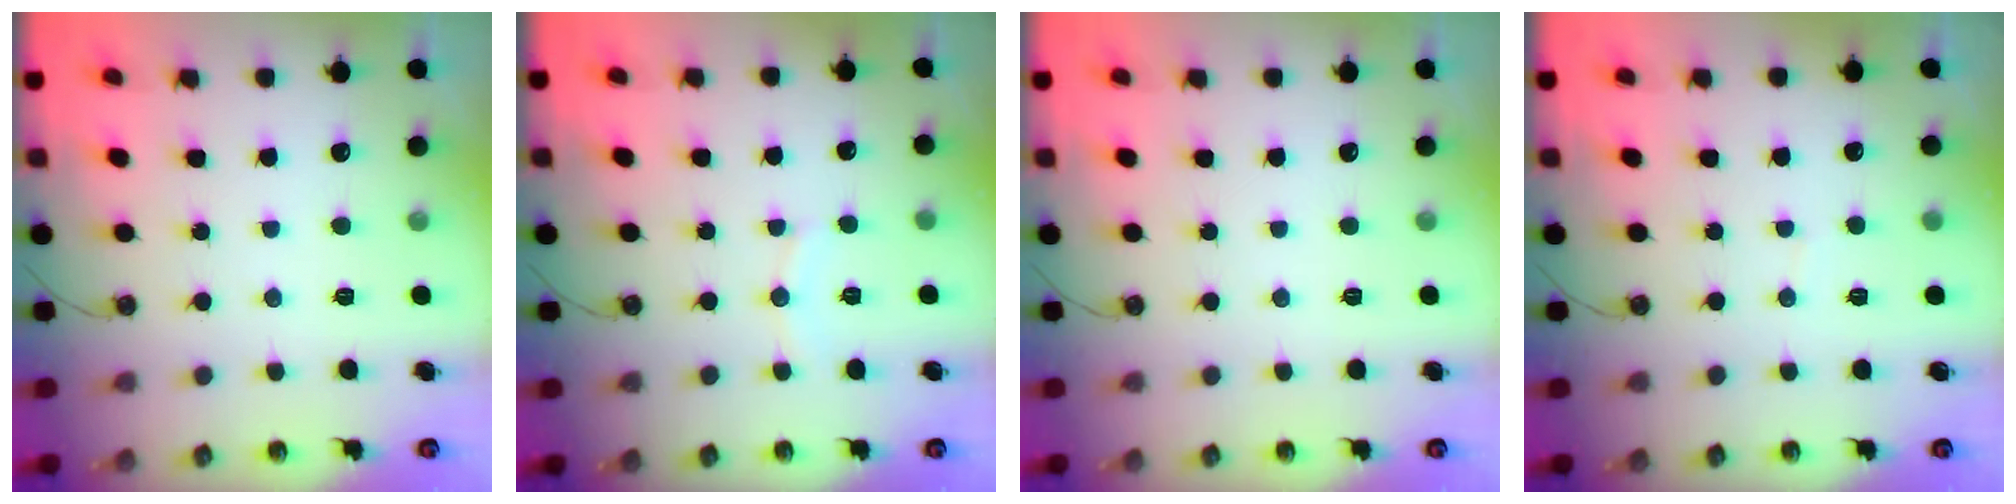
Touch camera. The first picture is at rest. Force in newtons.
{"total": 5.2, "press": 5.2, "slide": 0.6}
{"total": 0.0}
{"total": 2.6, "press": 2.6, "slide": 0.3}